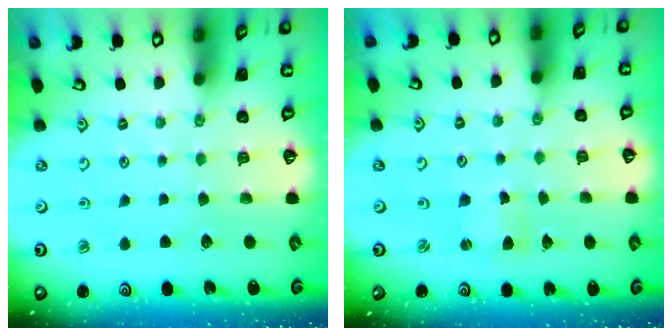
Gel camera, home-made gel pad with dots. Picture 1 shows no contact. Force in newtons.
{"total": 2.2, "press": 2.1, "slide": 0.3}